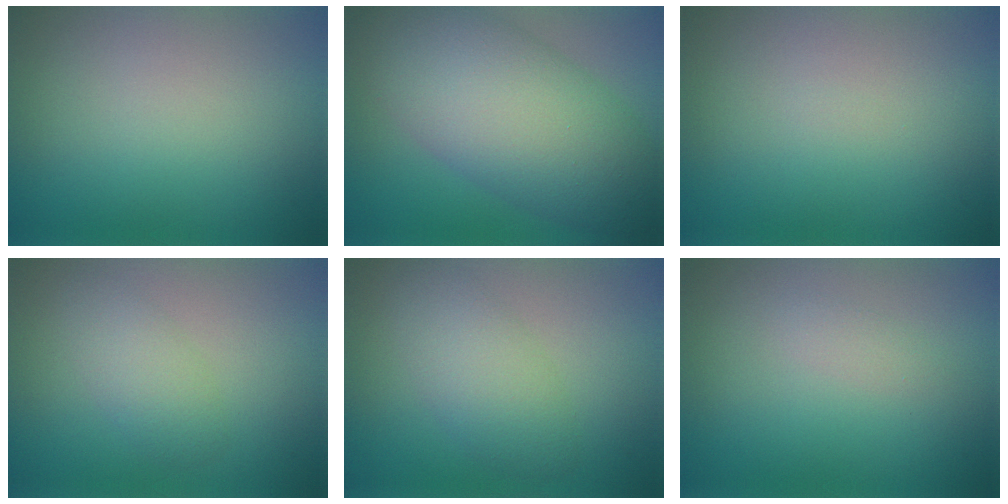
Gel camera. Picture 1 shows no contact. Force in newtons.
{"total": 11.1, "press": 11.1, "slide": 0.2}
{"total": 0.0}
{"total": 2.4, "press": 2.4, "slide": 0.1}
{"total": 3.8, "press": 3.8, "slide": 0.3}
{"total": 0.8, "press": 0.8, "slide": 0.0}